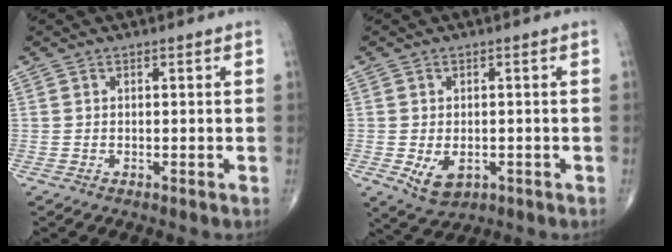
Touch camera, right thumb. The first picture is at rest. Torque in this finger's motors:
{"motor_torque": [-0.04, 0.17, 0.33, 0.20, 0.08]}